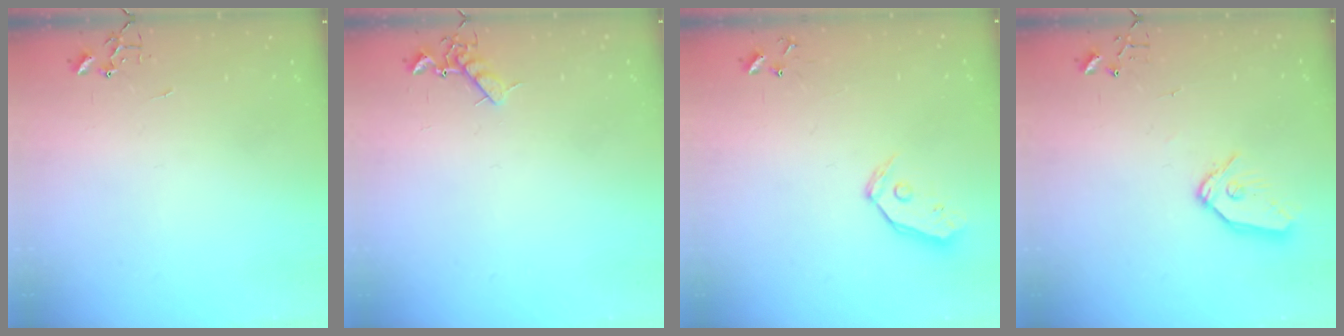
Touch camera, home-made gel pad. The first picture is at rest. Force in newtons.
{"total": 7.8, "press": 7.8, "slide": 0.8}
{"total": 7.7, "press": 7.6, "slide": 0.9}
{"total": 9.9, "press": 9.8, "slide": 1.2}